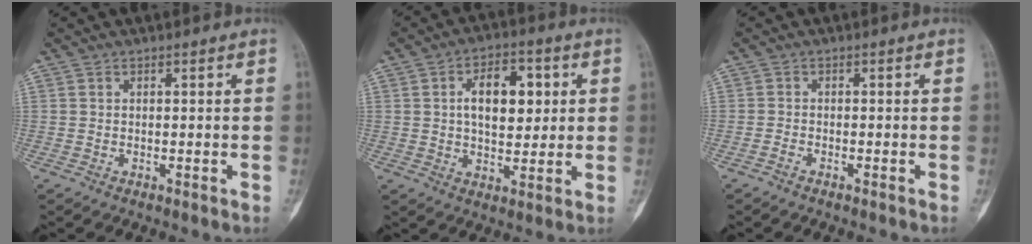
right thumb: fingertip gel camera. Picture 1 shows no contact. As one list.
[{"total": 11.0, "force": [2.4, 6.3, 8.7], "torque": [-0.101, -0.001, 0.036]}, {"total": 0.9, "force": [-0.8, 0.1, 0.4], "torque": [-0.010, 0.006, -0.017]}]